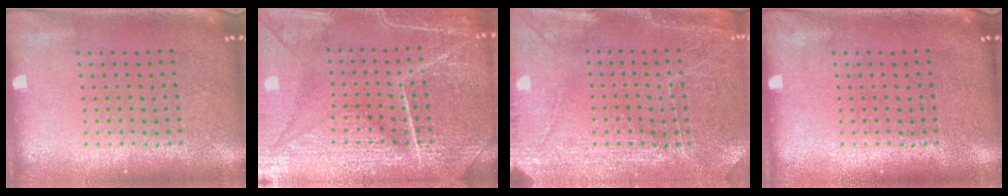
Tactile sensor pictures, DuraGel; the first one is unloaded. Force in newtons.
{"total": 6.9, "press": 6.8, "slide": 0.8}
{"total": 2.9, "press": 2.8, "slide": 0.3}
{"total": 0.0}